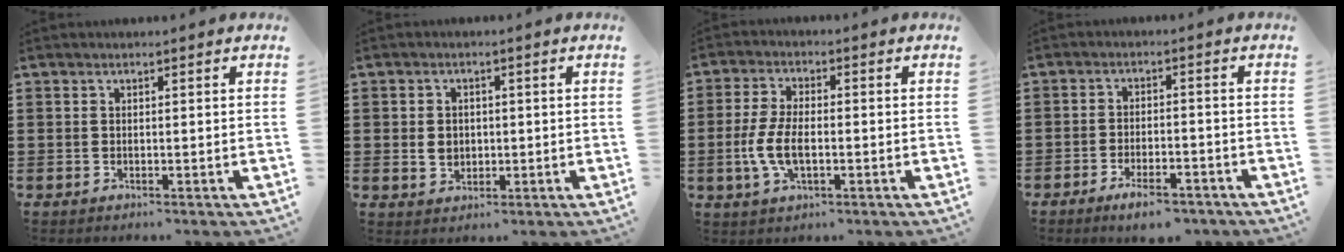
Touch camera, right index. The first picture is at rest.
{"total": 2.8, "force": [0.0, 2.4, 1.5], "torque": [-0.034, 0.007, -0.002]}
{"total": 6.4, "force": [-1.3, 3.0, 5.5], "torque": [-0.123, -0.002, -0.029]}
{"total": 4.4, "force": [-3.7, 0.7, 2.3], "torque": [-0.044, -0.002, -0.069]}